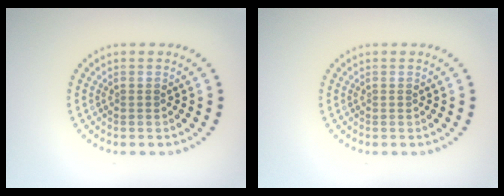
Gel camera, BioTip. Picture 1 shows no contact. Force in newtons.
{"total": 0.0}